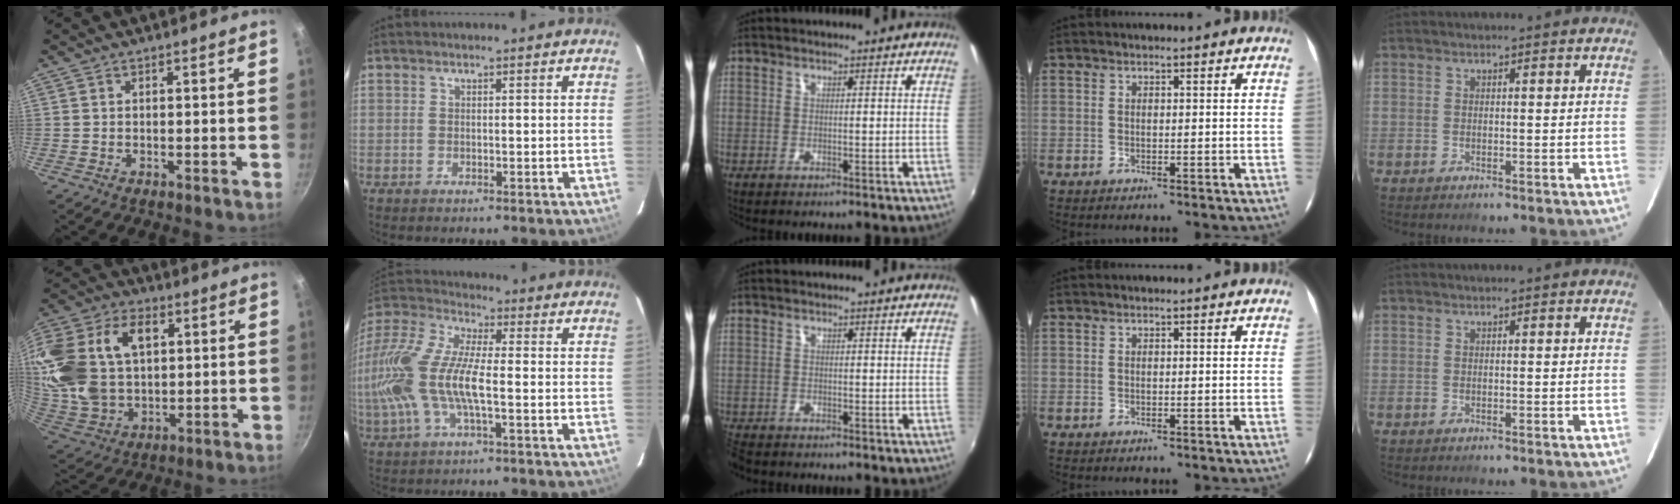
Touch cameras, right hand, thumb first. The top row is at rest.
{"thumb": {"total": 26.4, "force": [6.2, 17.9, 18.3], "torque": [-0.388, 0.012, 0.121]}, "index": {"total": 19.1, "force": [-2.4, 6.7, 17.8], "torque": [-0.365, -0.003, -0.056]}, "middle": {"total": 3.7, "force": [-3.4, 1.2, 1.0], "torque": [-0.037, -0.019, -0.067]}}